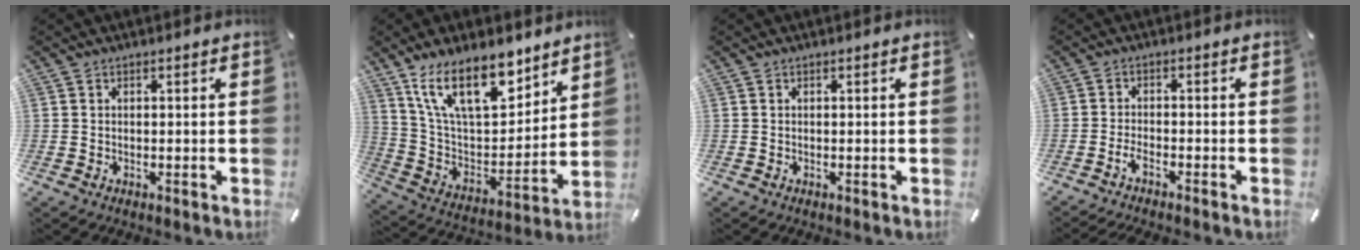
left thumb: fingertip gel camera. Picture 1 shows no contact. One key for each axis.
{"total": 19.6, "fx": 12.9, "fy": 9.2, "fz": 11.6, "tx": -0.218, "ty": -0.065, "tz": 0.228}
{"total": 0.0}
{"total": 2.9, "fx": -2.2, "fy": 0.8, "fz": 1.7, "tx": -0.034, "ty": 0.008, "tz": -0.042}